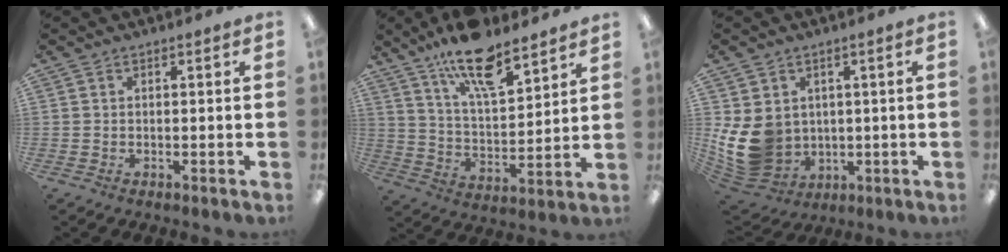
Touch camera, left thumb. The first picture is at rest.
{"total": 15.9, "force": [11.8, 5.5, 9.3], "torque": [-0.151, -0.063, 0.200]}
{"total": 11.9, "force": [0.8, 10.3, 6.0], "torque": [-0.153, -0.017, 0.025]}